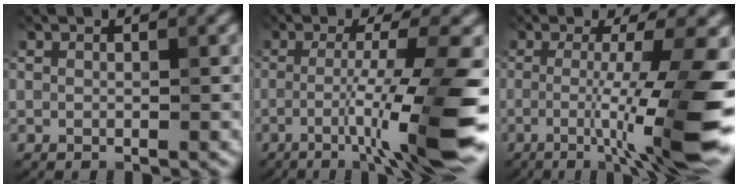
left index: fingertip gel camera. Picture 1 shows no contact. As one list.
[{"total": 9.6, "force": [-3.5, 0.9, 8.9], "torque": [-0.134, 0.003, -0.063]}, {"total": 10.4, "force": [-2.6, 1.5, 10.0], "torque": [-0.144, -0.005, -0.044]}]